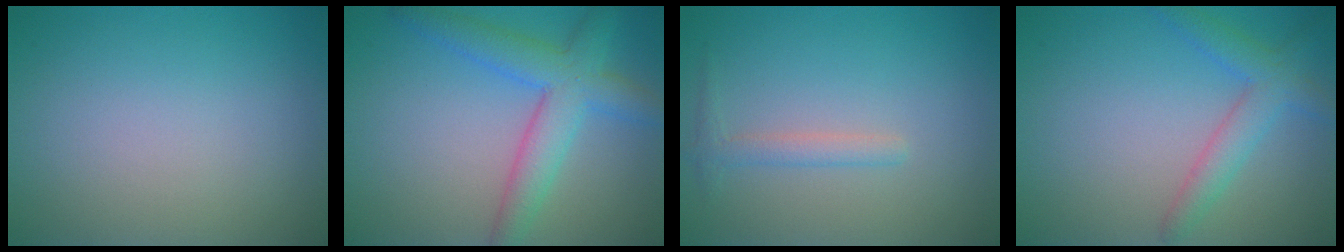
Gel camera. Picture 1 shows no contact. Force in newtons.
{"total": 5.1, "press": 5.1, "slide": 0.2}
{"total": 1.4, "press": 1.4, "slide": 0.1}
{"total": 2.2, "press": 2.2, "slide": 0.2}